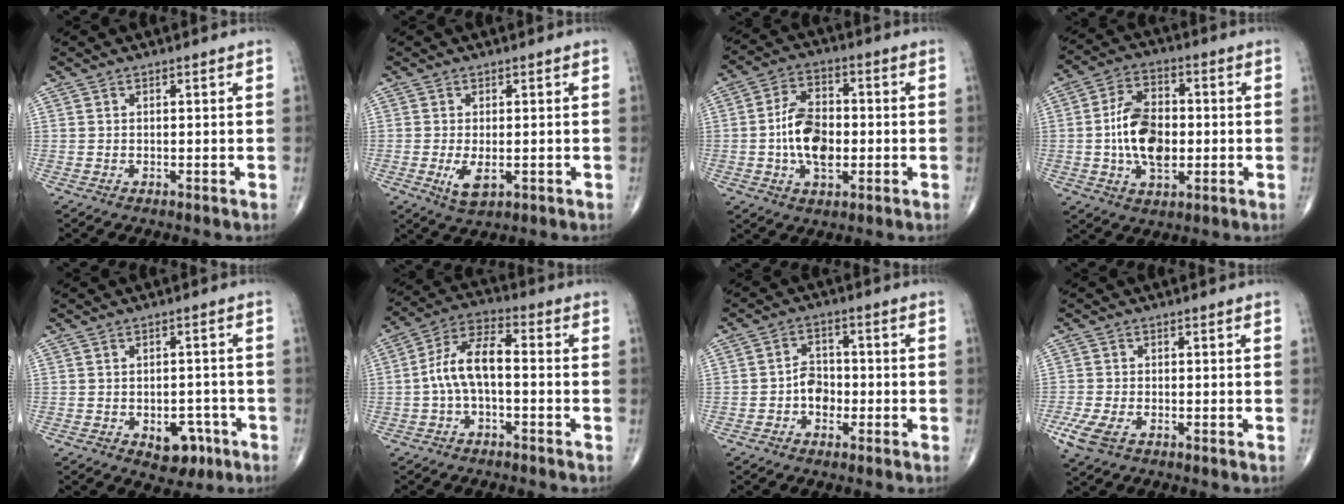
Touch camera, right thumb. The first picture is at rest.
{"total": 4.4, "force": [-1.1, 2.1, 3.7], "torque": [-0.069, -0.010, -0.016]}
{"total": 11.2, "force": [-1.3, 6.7, 8.8], "torque": [-0.140, 0.015, -0.029]}
{"total": 12.6, "force": [-1.0, 7.7, 10.0], "torque": [-0.161, 0.013, -0.020]}
{"total": 6.5, "force": [-2.8, 4.1, 4.1], "torque": [-0.026, 0.021, -0.030]}
{"total": 9.2, "force": [-1.2, 4.3, 8.1], "torque": [-0.157, 0.041, -0.032]}
{"total": 4.9, "force": [-1.5, 3.7, 2.8], "torque": [-0.027, 0.020, -0.034]}
{"total": 5.3, "force": [-2.3, 2.8, 3.8], "torque": [-0.097, -0.002, -0.044]}